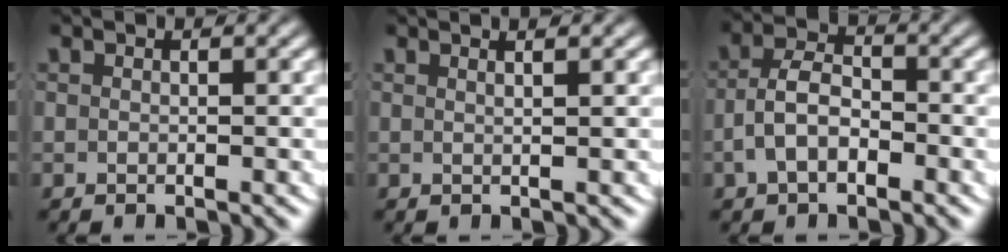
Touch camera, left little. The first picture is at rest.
{"total": 1.5, "force": [0.8, -0.4, 1.2], "torque": [-0.014, 0.001, 0.015]}
{"total": 3.8, "force": [-1.7, 2.2, 2.6], "torque": [-0.050, -0.006, -0.028]}